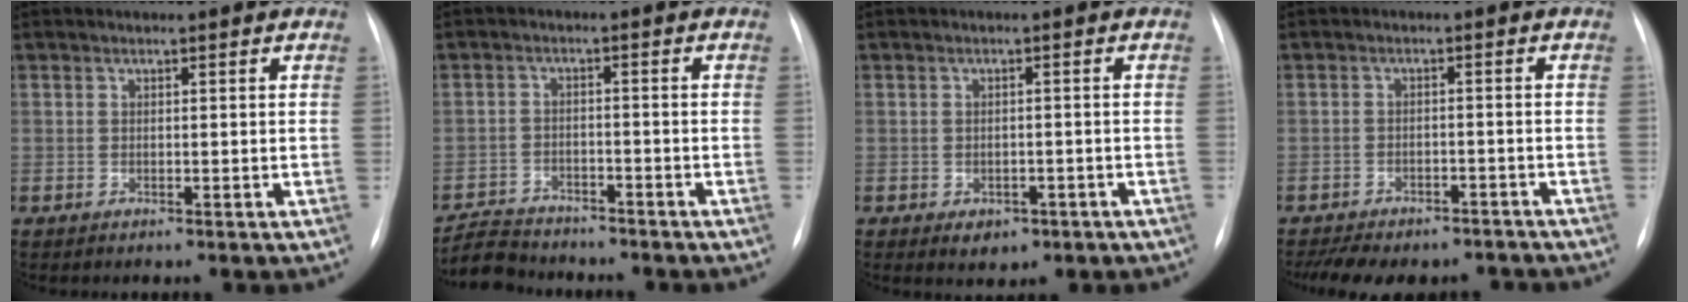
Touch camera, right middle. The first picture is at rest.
{"total": 6.7, "force": [-6.5, 1.7, 0.6], "torque": [-0.016, -0.005, -0.108]}
{"total": 3.4, "force": [-1.8, 2.4, 1.7], "torque": [-0.020, 0.005, -0.008]}
{"total": 13.3, "force": [-11.3, 5.2, 4.7], "torque": [-0.094, 0.011, -0.142]}